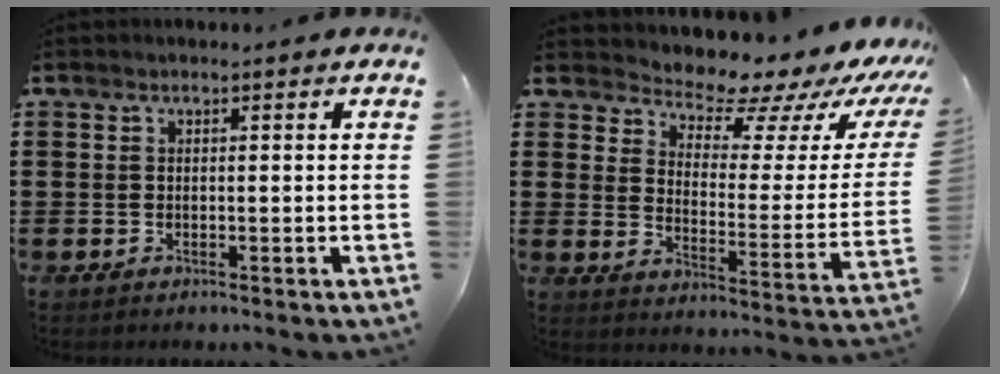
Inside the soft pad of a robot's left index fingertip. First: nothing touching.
{"total": 7.7, "force": [7.3, 1.5, 2.1], "torque": [-0.048, -0.072, 0.115]}